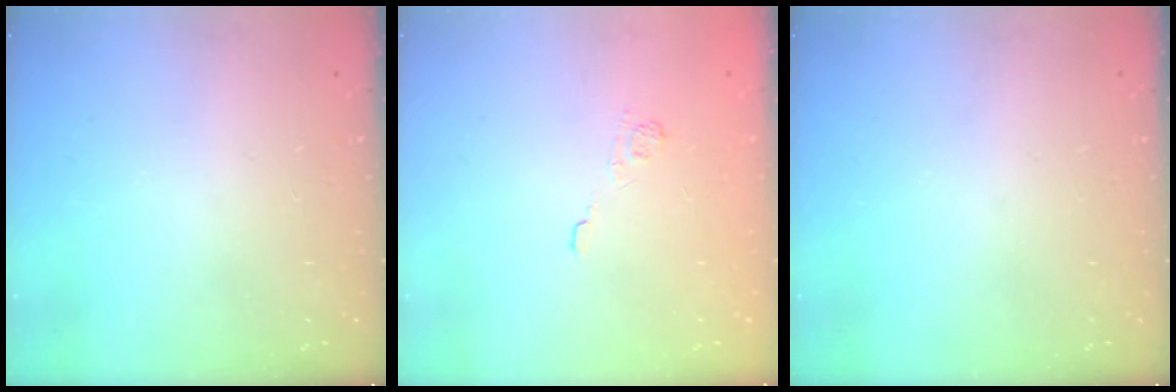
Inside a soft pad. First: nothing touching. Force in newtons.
{"total": 2.3, "press": 1.8, "slide": 1.3}
{"total": 0.0}